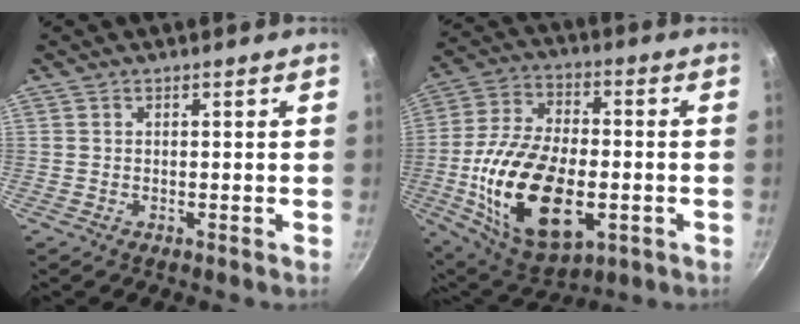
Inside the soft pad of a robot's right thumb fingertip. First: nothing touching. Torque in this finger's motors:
{"motor_torque": [-0.03, 1.87, 2.12, -0.64, 0.62]}